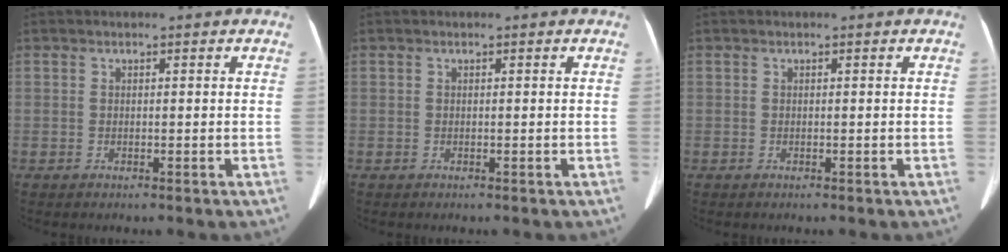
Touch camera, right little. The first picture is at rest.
{"total": 0.0}
{"total": 0.0}